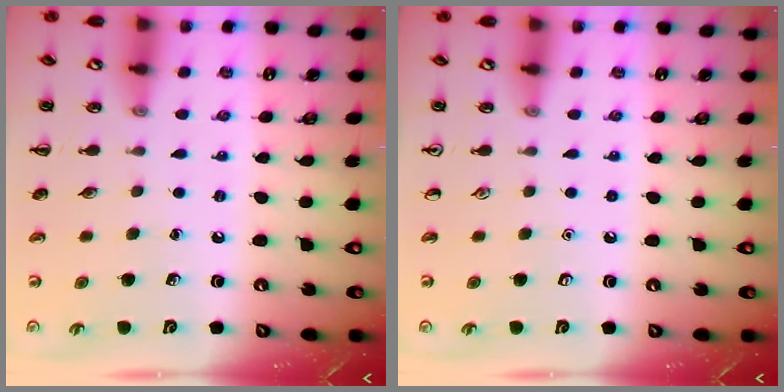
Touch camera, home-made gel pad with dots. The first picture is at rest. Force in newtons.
{"total": 0.0}